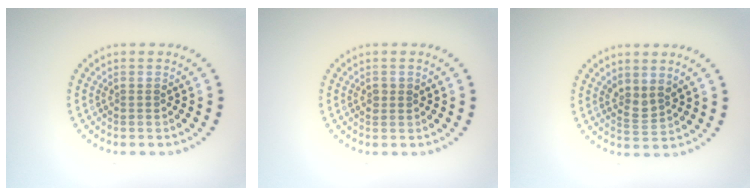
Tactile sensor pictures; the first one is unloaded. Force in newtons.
{"total": 1.0, "press": 0.9, "slide": 0.2}
{"total": 1.8, "press": 1.4, "slide": 1.2}